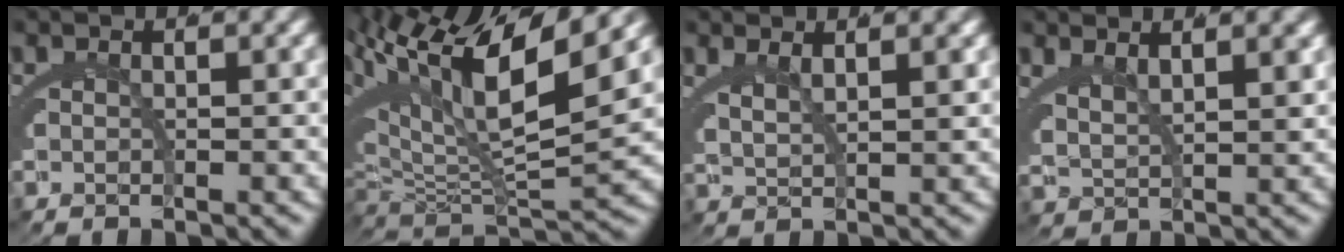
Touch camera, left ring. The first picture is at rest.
{"total": 12.9, "force": [5.0, 5.9, 10.4], "torque": [-0.188, 0.012, 0.082]}
{"total": 2.3, "force": [1.8, -0.1, 1.4], "torque": [-0.025, -0.007, 0.042]}
{"total": 3.2, "force": [2.5, 1.0, 1.7], "torque": [-0.037, -0.009, 0.055]}